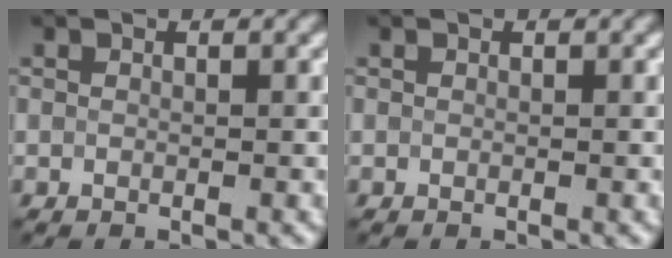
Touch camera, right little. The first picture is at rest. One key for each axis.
{"total": 0.0}